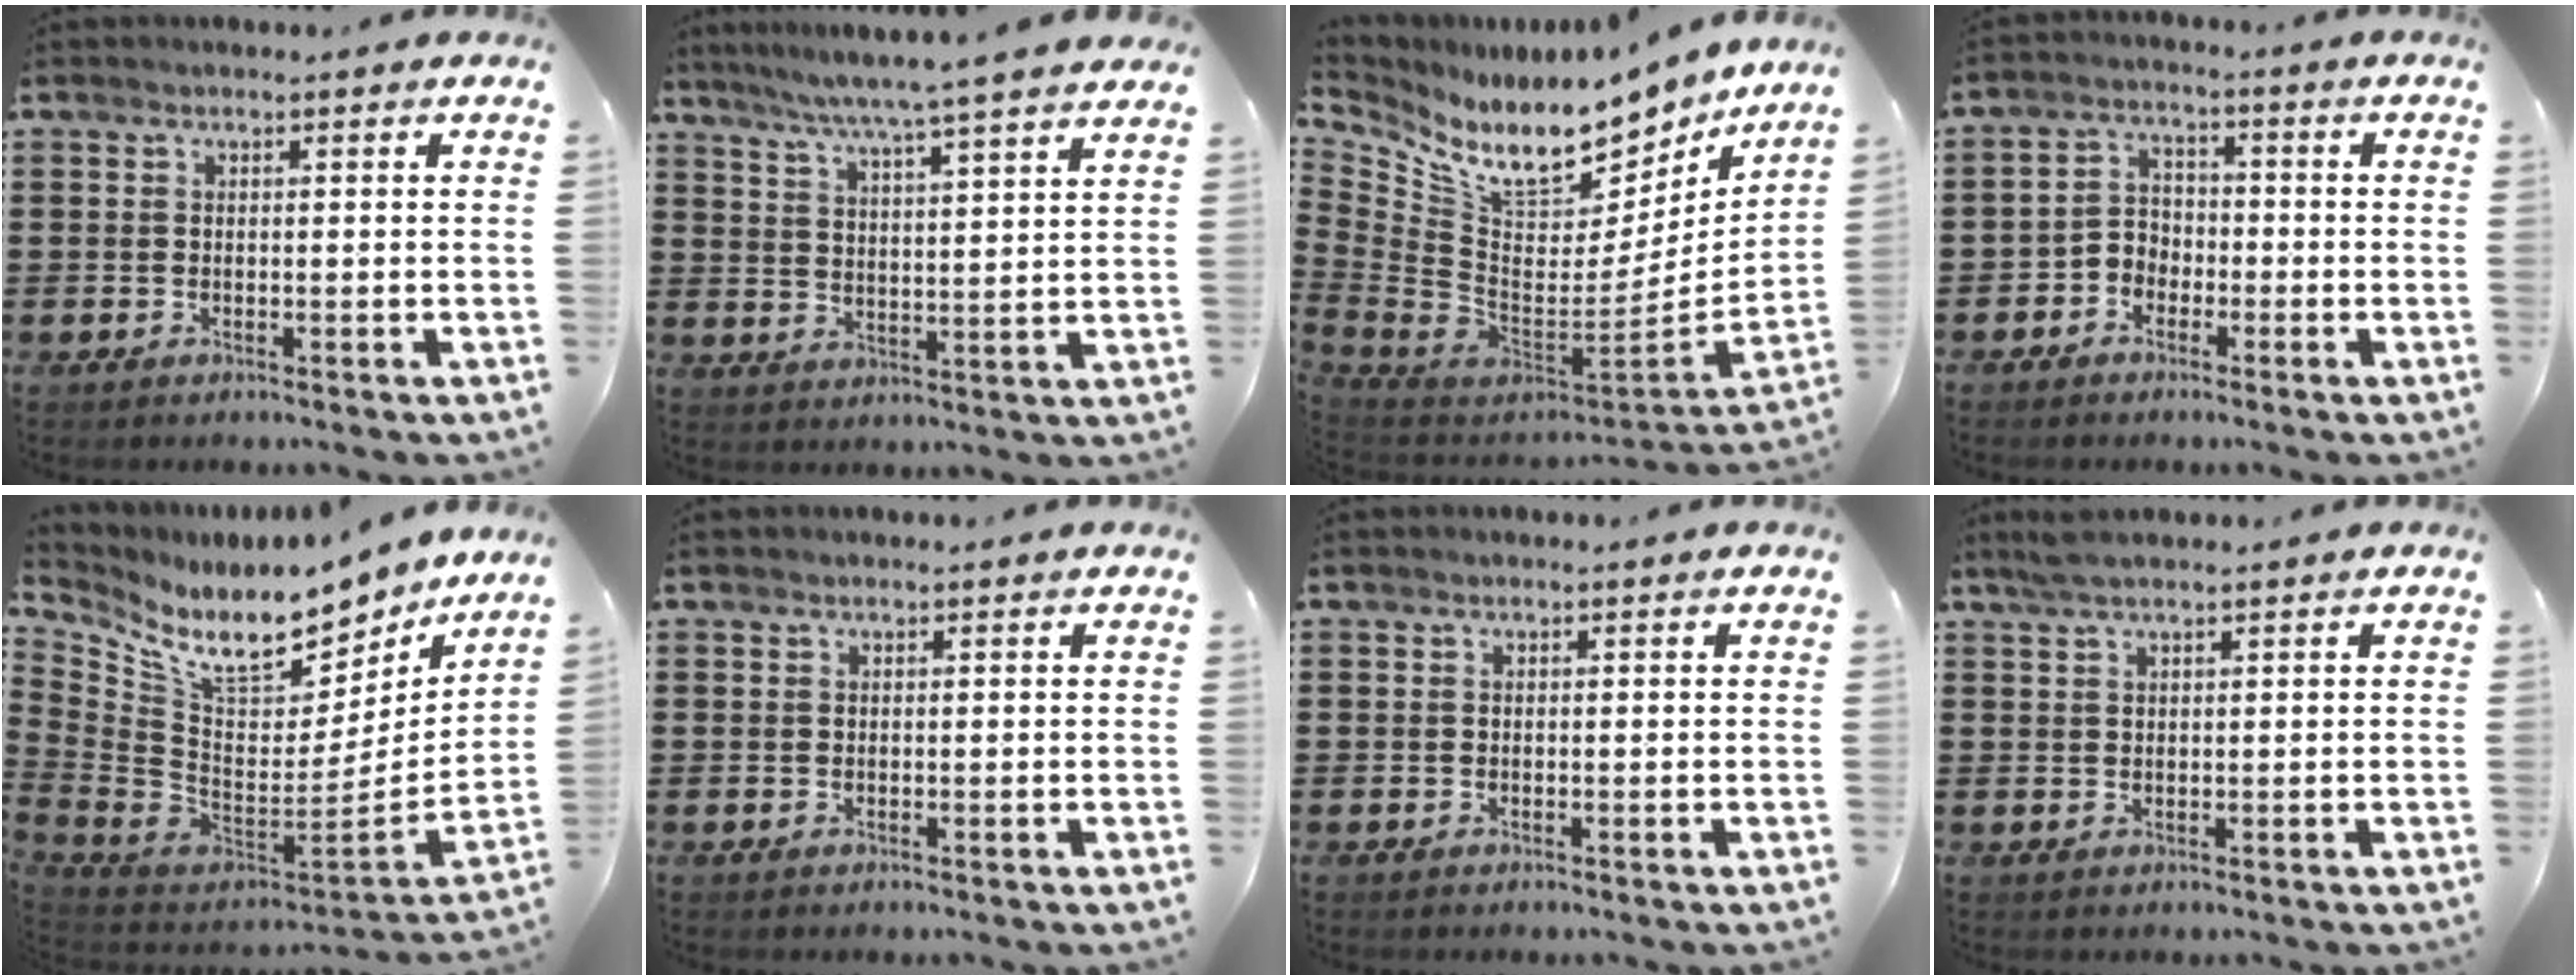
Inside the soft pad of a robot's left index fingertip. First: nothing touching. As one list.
[{"total": 5.8, "force": [5.2, -1.4, 2.3], "torque": [-0.063, -0.036, 0.086]}, {"total": 11.8, "force": [9.5, 3.4, 6.1], "torque": [-0.136, -0.088, 0.163]}, {"total": 3.4, "force": [-2.6, 2.1, 0.4], "torque": [-0.017, 0.007, -0.058]}, {"total": 11.3, "force": [9.1, 3.0, 6.0], "torque": [-0.143, -0.082, 0.157]}, {"total": 0.0}, {"total": 0.0}, {"total": 2.1, "force": [1.6, 0.2, 1.4], "torque": [-0.030, 0.002, 0.029]}]